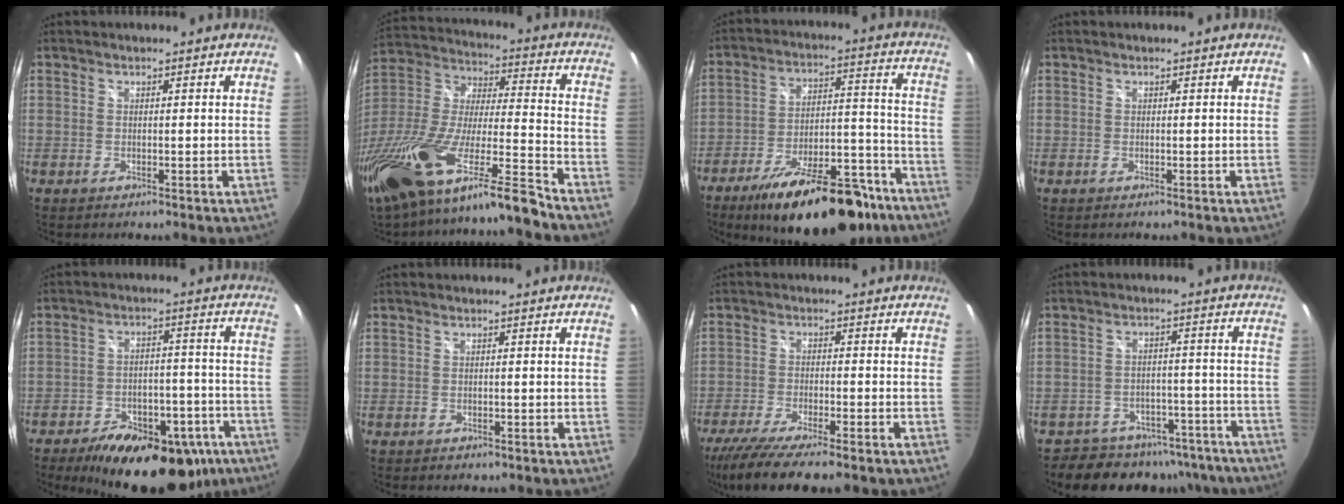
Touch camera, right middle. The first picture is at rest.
{"total": 26.6, "force": [-19.2, 2.6, 18.2], "torque": [-0.352, -0.060, -0.344]}
{"total": 24.4, "force": [-18.1, 8.7, 13.9], "torque": [-0.220, -0.002, -0.253]}
{"total": 0.0}
{"total": 23.7, "force": [-16.3, 11.4, 12.9], "torque": [-0.214, 0.005, -0.205]}
{"total": 0.9, "force": [-0.7, 0.6, 0.3], "torque": [-0.008, -0.003, -0.011]}
{"total": 12.7, "force": [-9.9, 2.1, 7.7], "torque": [-0.164, -0.048, -0.168]}
{"total": 14.3, "force": [-11.9, 6.9, 3.9], "torque": [-0.074, 0.018, -0.147]}